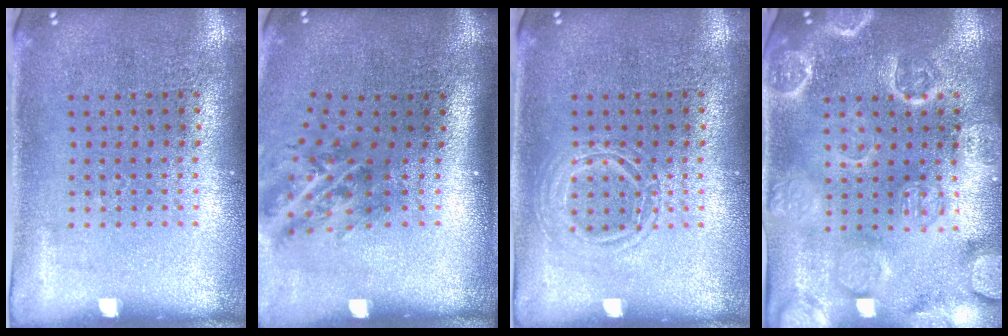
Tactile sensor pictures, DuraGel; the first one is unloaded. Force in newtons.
{"total": 1.4, "press": 1.1, "slide": 0.9}
{"total": 1.6, "press": 1.6, "slide": 0.2}
{"total": 3.6, "press": 3.5, "slide": 0.8}